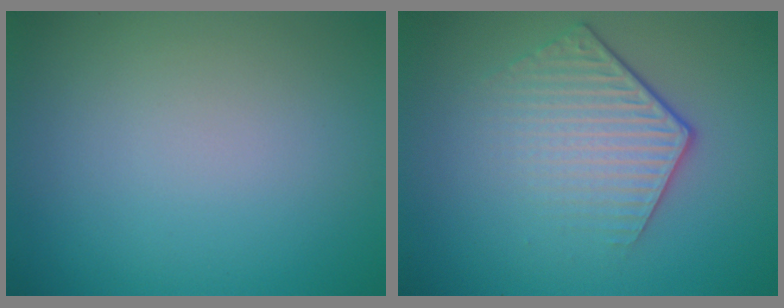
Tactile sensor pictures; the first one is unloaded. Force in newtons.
{"total": 4.4, "press": 3.1, "slide": 3.1}